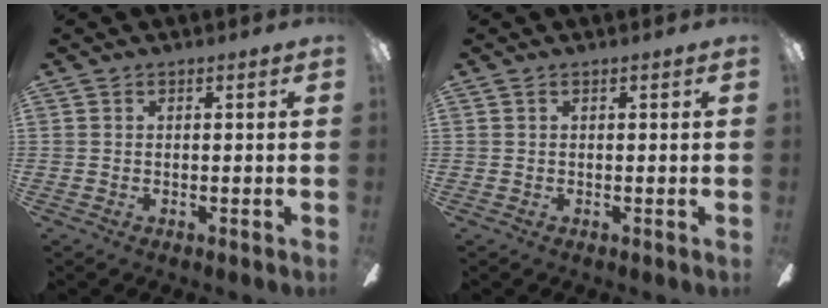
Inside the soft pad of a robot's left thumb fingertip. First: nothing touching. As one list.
[{"total": 0.0}]